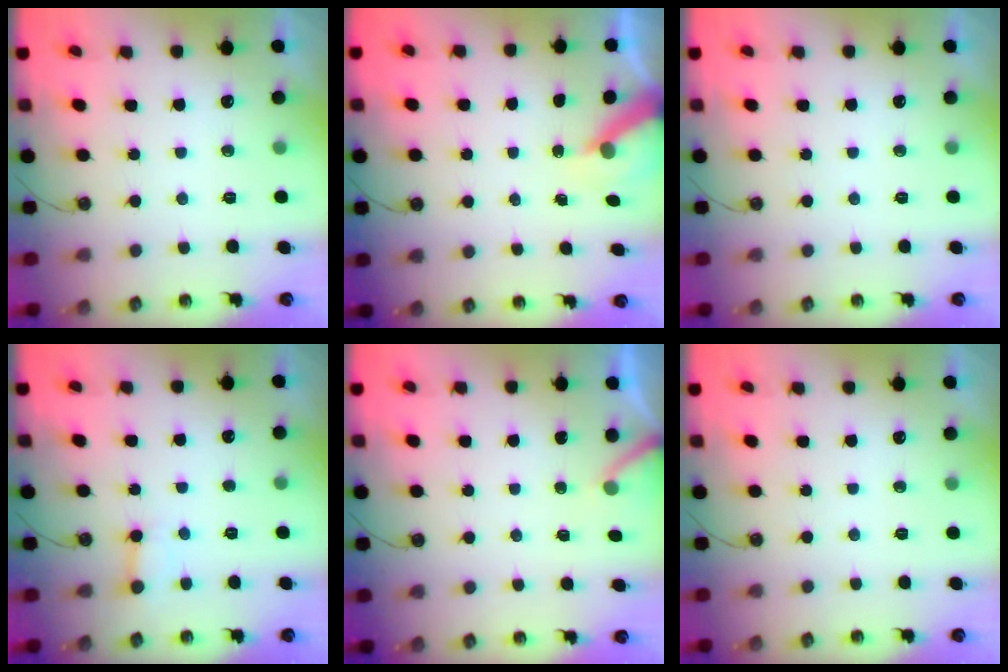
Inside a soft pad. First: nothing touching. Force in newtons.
{"total": 6.8, "press": 6.7, "slide": 0.5}
{"total": 0.0}
{"total": 3.0, "press": 3.0, "slide": 0.4}
{"total": 2.5, "press": 2.5, "slide": 0.2}
{"total": 0.0}